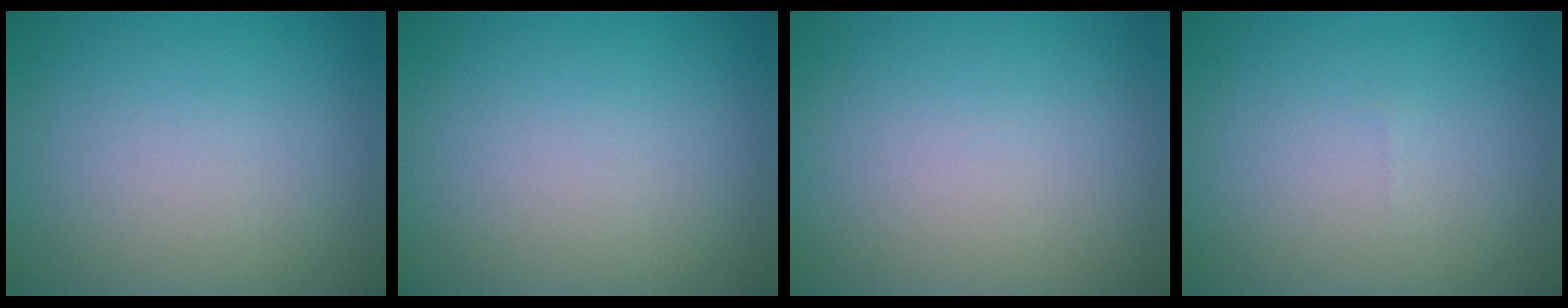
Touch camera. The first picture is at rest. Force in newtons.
{"total": 0.0}
{"total": 0.0}
{"total": 0.0}